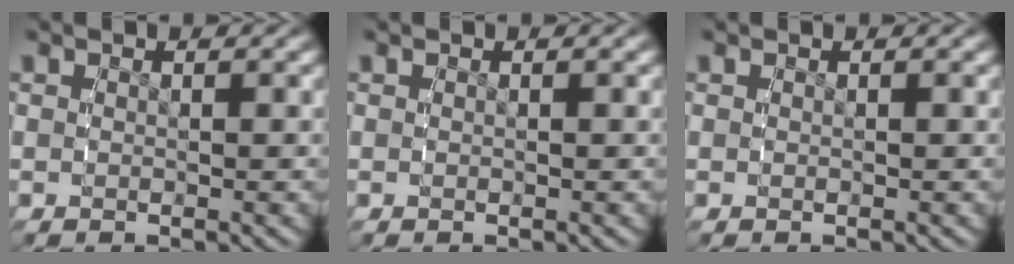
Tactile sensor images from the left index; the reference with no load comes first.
{"total": 0.0}
{"total": 0.0}